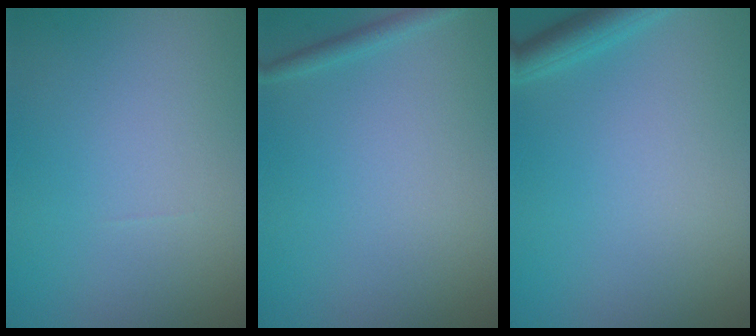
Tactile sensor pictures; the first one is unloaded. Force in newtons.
{"total": 1.0, "press": 1.0, "slide": 0.0}
{"total": 2.1, "press": 2.1, "slide": 0.1}